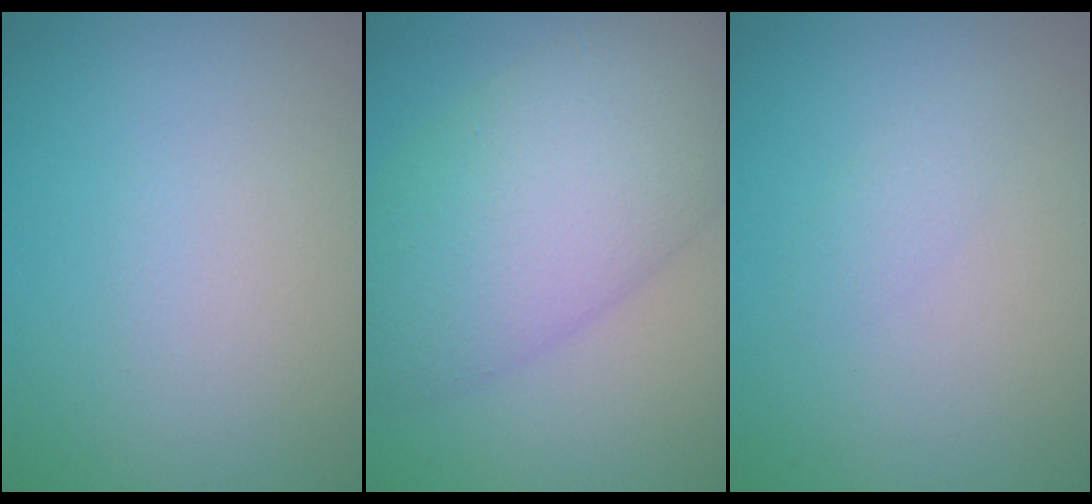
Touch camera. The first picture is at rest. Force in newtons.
{"total": 9.9, "press": 9.9, "slide": 0.1}
{"total": 1.0, "press": 1.0, "slide": 0.0}